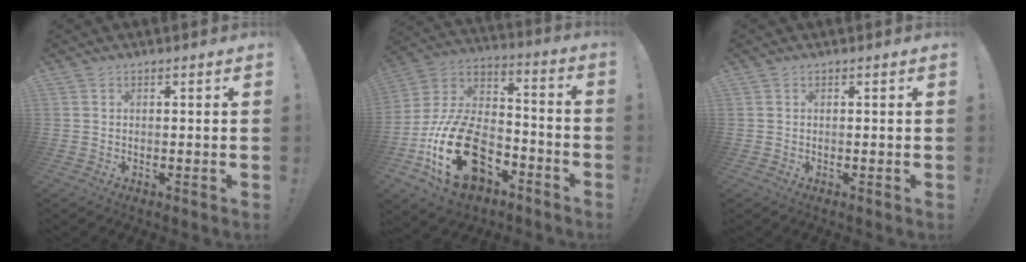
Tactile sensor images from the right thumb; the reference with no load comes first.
{"total": 26.2, "force": [-10.2, 16.3, 17.9], "torque": [-0.333, 0.065, -0.156]}
{"total": 0.0}